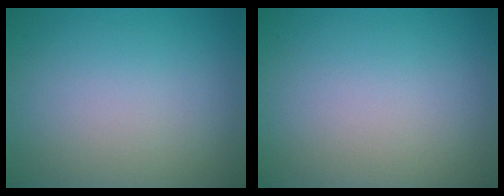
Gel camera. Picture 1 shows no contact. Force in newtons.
{"total": 0.0}